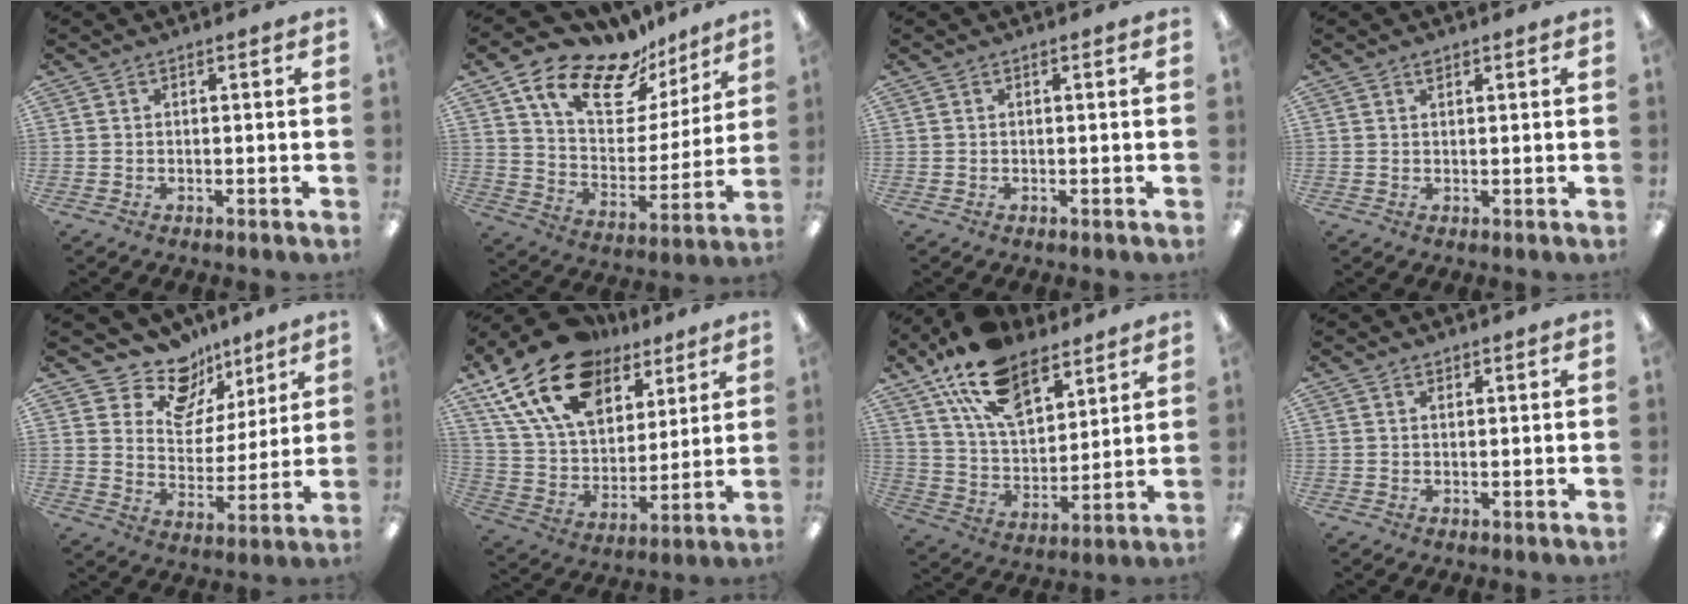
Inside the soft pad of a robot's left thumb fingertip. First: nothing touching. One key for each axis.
{"total": 17.2, "fx": 12.8, "fy": 8.2, "fz": 8.1, "tx": -0.152, "ty": -0.084, "tz": 0.225}
{"total": 0.0}
{"total": 1.2, "fx": 0.9, "fy": 0.6, "fz": 0.5, "tx": -0.004, "ty": -0.003, "tz": 0.015}
{"total": 12.7, "fx": 9.6, "fy": 7.6, "fz": 3.6, "tx": -0.071, "ty": -0.068, "tz": 0.180}
{"total": 22.2, "fx": 13.4, "fy": 13.0, "fz": 12.1, "tx": -0.238, "ty": -0.057, "tz": 0.244}
{"total": 18.4, "fx": 12.3, "fy": 9.5, "fz": 9.7, "tx": -0.181, "ty": -0.053, "tz": 0.225}
{"total": 1.0, "fx": 0.8, "fy": 0.5, "fz": 0.2, "tx": 0.003, "ty": -0.003, "tz": 0.014}